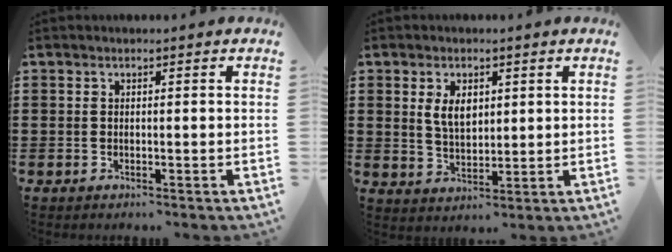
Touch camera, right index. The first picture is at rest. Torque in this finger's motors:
{"motor_torque": [0.35, 0.34, 0.19, 0.04]}